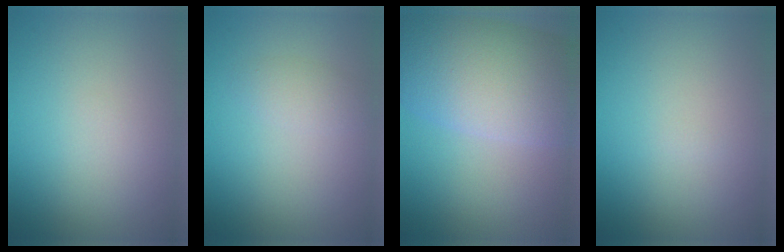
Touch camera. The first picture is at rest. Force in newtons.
{"total": 1.4, "press": 1.4, "slide": 0.1}
{"total": 10.7, "press": 10.7, "slide": 0.6}
{"total": 0.0}